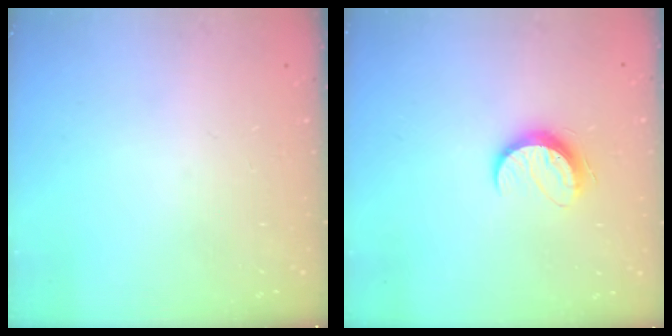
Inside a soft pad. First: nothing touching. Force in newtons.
{"total": 8.9, "press": 8.9, "slide": 0.3}